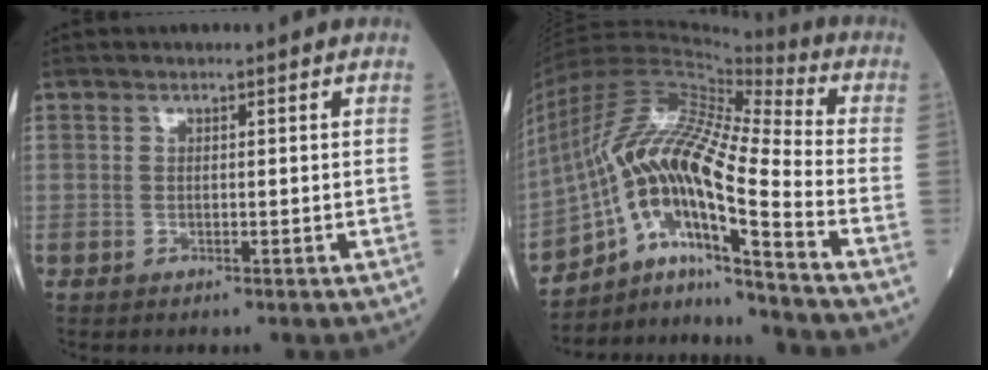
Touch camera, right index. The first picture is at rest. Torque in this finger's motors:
{"motor_torque": [1.70, -0.44, 0.67, 0.21]}